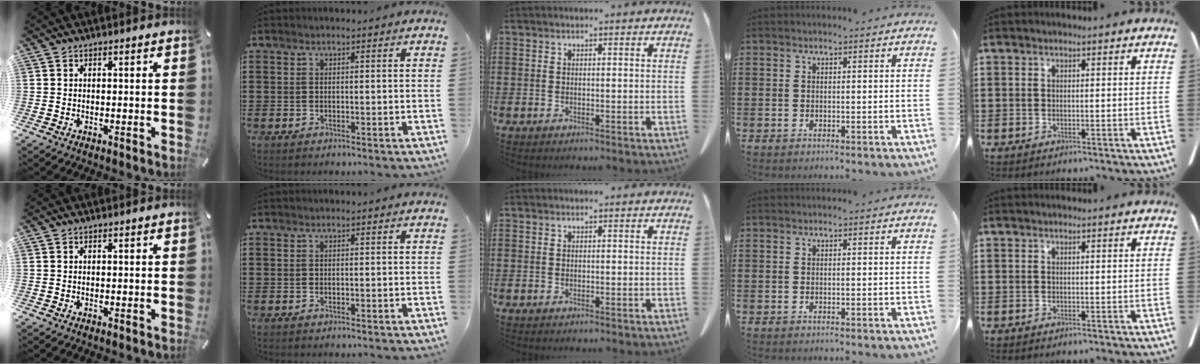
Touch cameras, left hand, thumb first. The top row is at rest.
{}